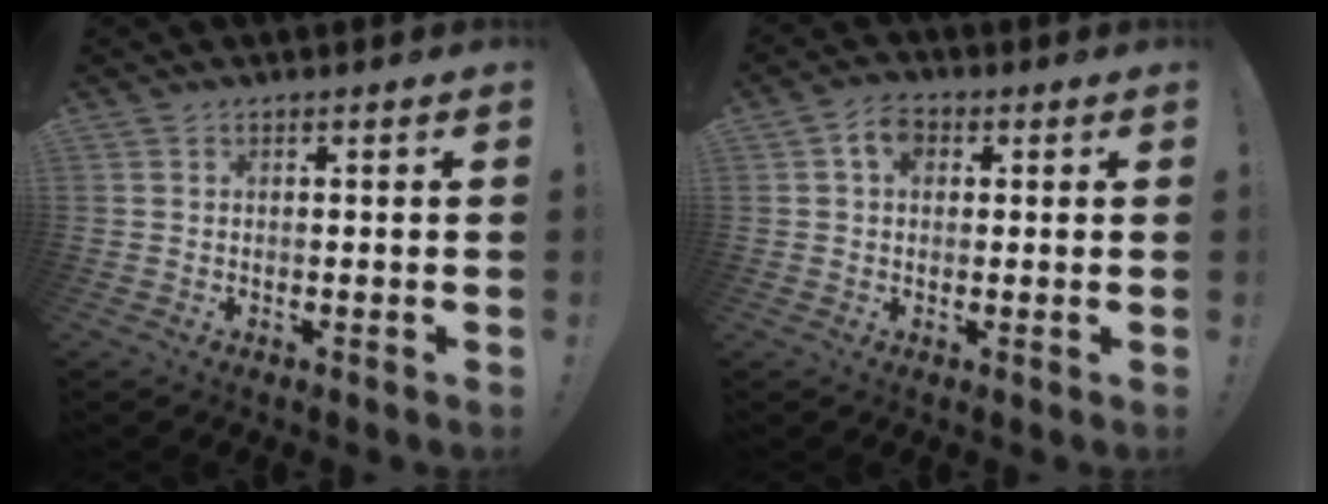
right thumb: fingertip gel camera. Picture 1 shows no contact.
{"total": 5.7, "force": [1.6, 4.0, 3.7], "torque": [-0.063, 0.008, 0.029]}